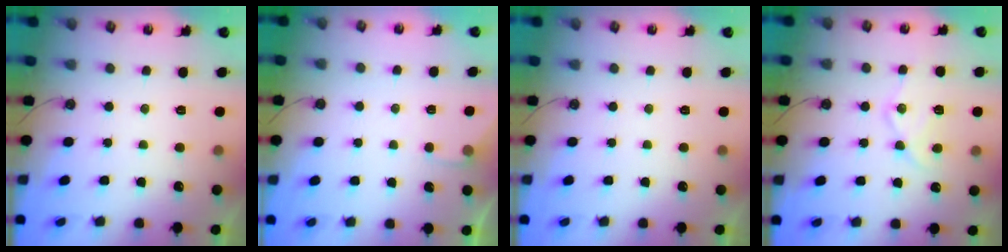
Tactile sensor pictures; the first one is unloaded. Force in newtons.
{"total": 3.0, "press": 3.0, "slide": 0.4}
{"total": 0.0}
{"total": 13.1, "press": 13.1, "slide": 1.1}